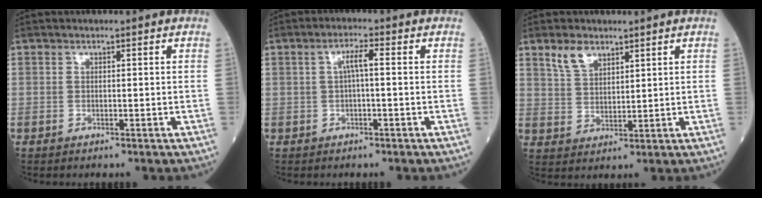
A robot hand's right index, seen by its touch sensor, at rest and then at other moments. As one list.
[{"total": 2.8, "force": [0.2, 0.3, 2.8], "torque": [-0.048, 0.008, 0.005]}, {"total": 4.4, "force": [3.1, 2.2, 2.2], "torque": [-0.050, 0.004, 0.066]}]